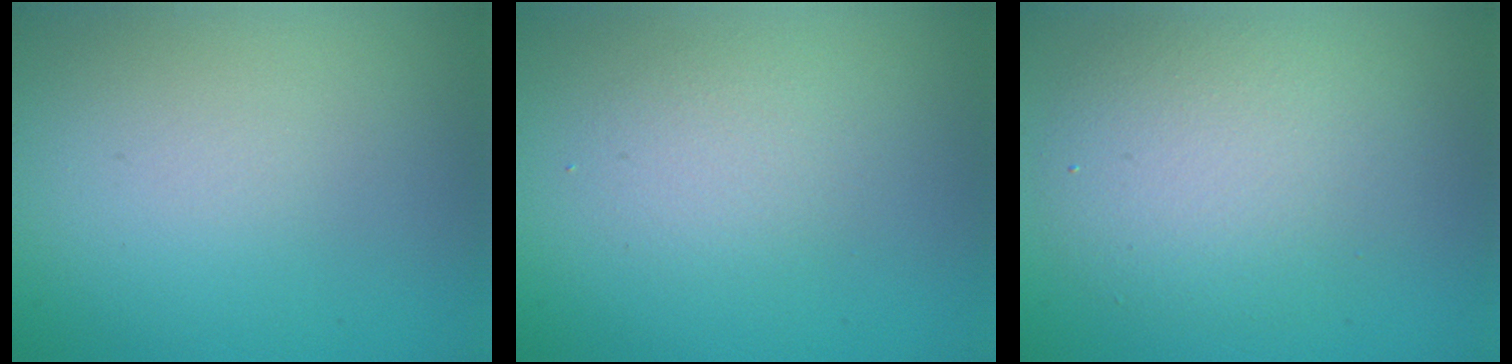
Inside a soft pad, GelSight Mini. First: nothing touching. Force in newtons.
{"total": 1.9, "press": 1.9, "slide": 0.1}
{"total": 5.0, "press": 5.0, "slide": 0.4}